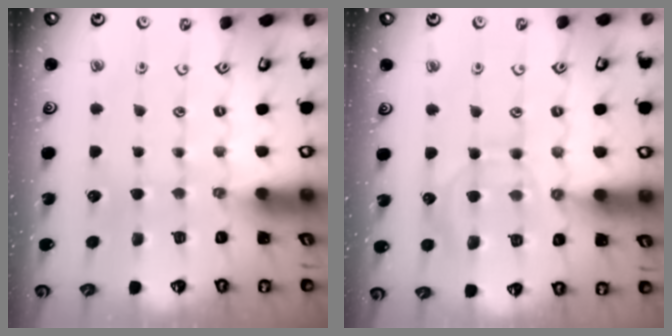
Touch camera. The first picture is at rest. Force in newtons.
{"total": 10.4, "press": 10.4, "slide": 1.1}